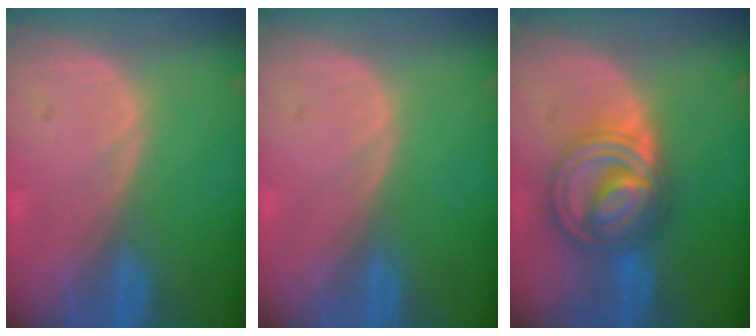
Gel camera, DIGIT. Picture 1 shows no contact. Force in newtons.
{"total": 0.0}
{"total": 8.9, "press": 8.9, "slide": 0.7}